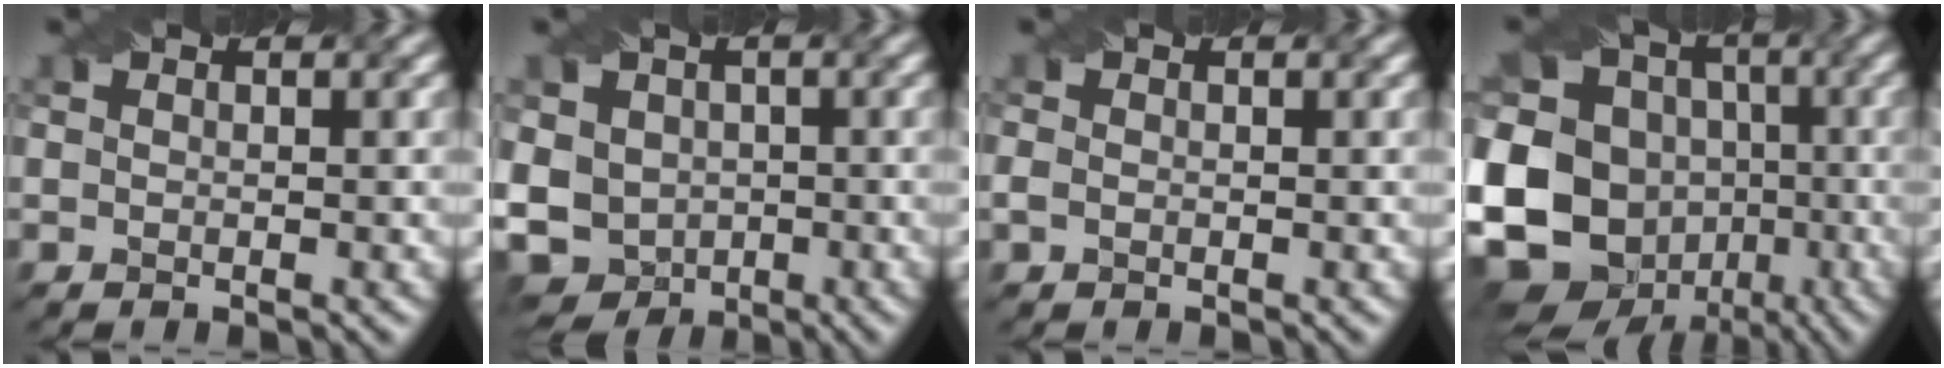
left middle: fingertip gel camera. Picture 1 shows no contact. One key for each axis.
{"total": 6.9, "fx": -1.8, "fy": 6.2, "fz": 2.6, "tx": -0.077, "ty": -0.010, "tz": -0.027}
{"total": 1.0, "fx": -0.7, "fy": -0.5, "fz": -0.5, "tx": -0.010, "ty": -0.005, "tz": 0.011}
{"total": 16.9, "fx": -5.4, "fy": 14.5, "fz": 6.7, "tx": -0.172, "ty": -0.013, "tz": -0.089}